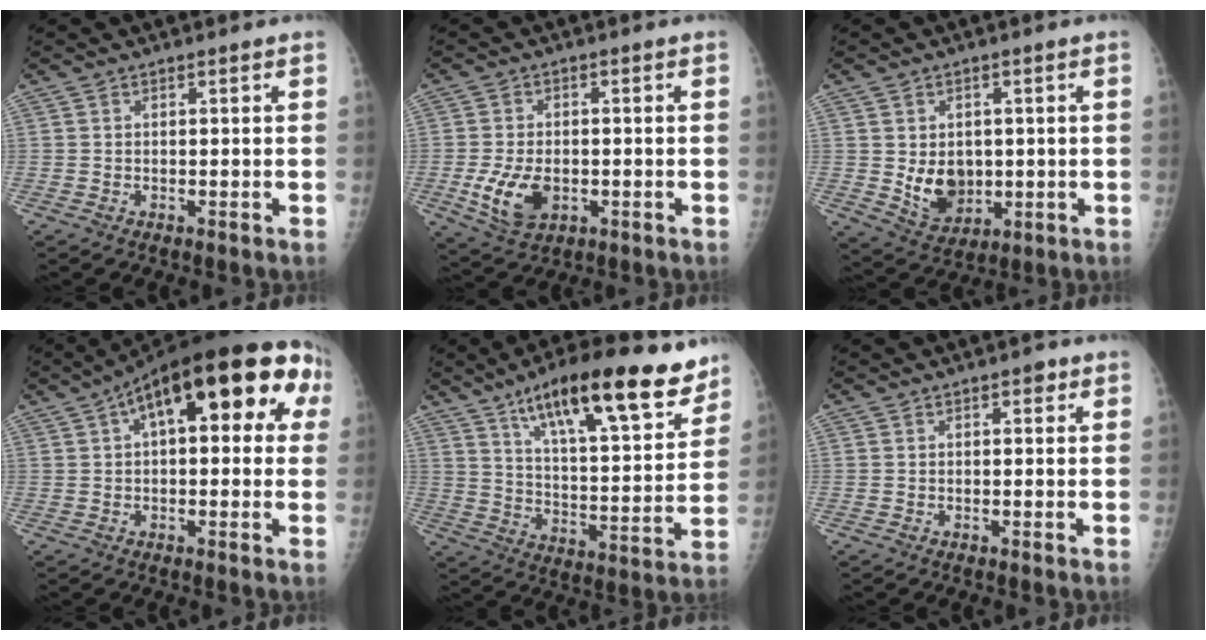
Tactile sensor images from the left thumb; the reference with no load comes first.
{"total": 8.3, "force": [-2.2, 5.4, 6.0], "torque": [-0.109, -0.002, -0.029]}
{"total": 8.0, "force": [-0.1, 6.3, 4.9], "torque": [-0.050, -0.013, 0.018]}
{"total": 22.3, "force": [7.1, 9.4, 18.9], "torque": [-0.258, 0.047, 0.095]}
{"total": 23.7, "force": [15.0, 7.0, 16.9], "torque": [-0.229, -0.052, 0.238]}
{"total": 1.2, "force": [0.6, 0.7, 0.8], "torque": [-0.003, 0.000, 0.005]}